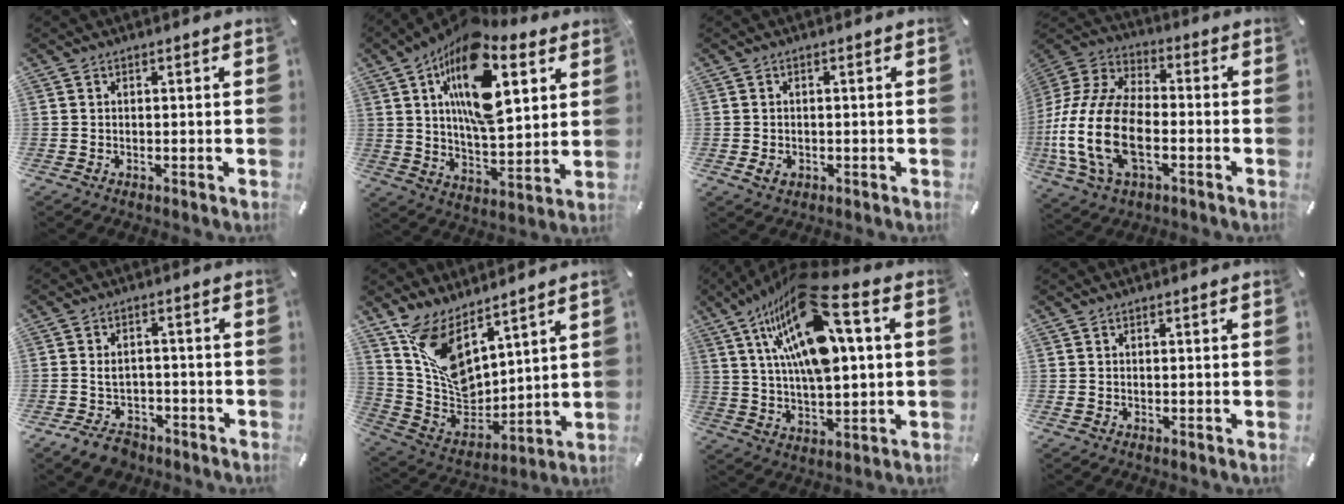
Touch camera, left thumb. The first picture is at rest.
{"total": 20.8, "force": [9.6, 10.1, 15.4], "torque": [-0.274, -0.036, 0.155]}
{"total": 2.2, "force": [-0.6, 1.7, 1.2], "torque": [-0.022, 0.002, -0.011]}
{"total": 19.6, "force": [-5.7, 11.5, 14.8], "torque": [-0.325, 0.013, -0.101]}
{"total": 5.9, "force": [-2.8, 4.1, 3.2], "torque": [-0.071, 0.016, -0.053]}
{"total": 12.8, "force": [8.4, 7.0, 6.5], "torque": [-0.152, -0.064, 0.165]}
{"total": 23.4, "force": [9.0, 9.2, 19.5], "torque": [-0.358, -0.027, 0.143]}
{"total": 0.5, "force": [0.1, 0.4, 0.4], "torque": [-0.007, 0.003, 0.002]}